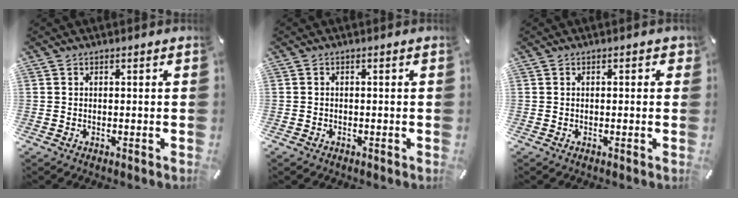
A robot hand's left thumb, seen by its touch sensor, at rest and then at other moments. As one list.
[{"total": 0.6, "force": [-0.4, 0.5, 0.1], "torque": [0.000, 0.003, -0.011]}, {"total": 0.8, "force": [-0.1, 0.6, 0.6], "torque": [-0.002, 0.000, -0.005]}]